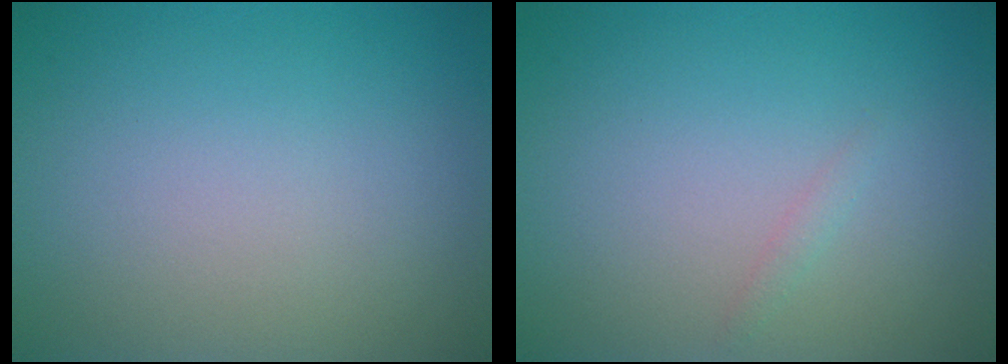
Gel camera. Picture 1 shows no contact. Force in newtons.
{"total": 0.7, "press": 0.7, "slide": 0.0}